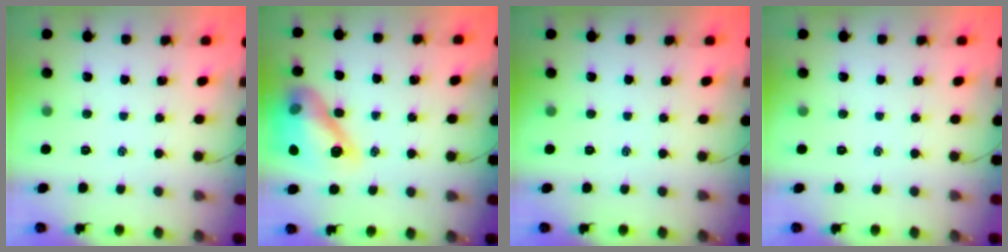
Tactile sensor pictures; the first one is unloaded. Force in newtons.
{"total": 15.4, "press": 15.2, "slide": 2.3}
{"total": 0.0}
{"total": 0.0}